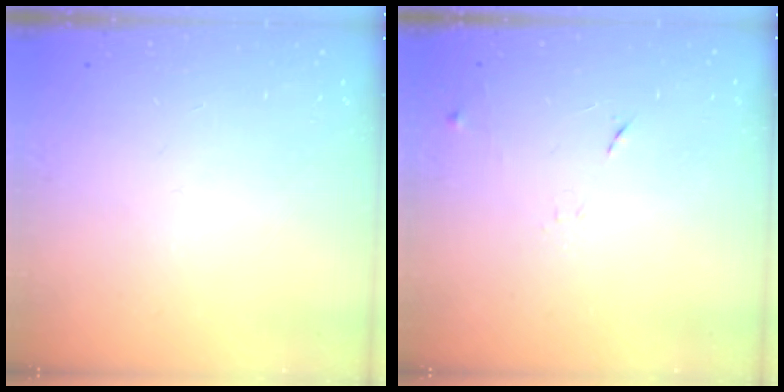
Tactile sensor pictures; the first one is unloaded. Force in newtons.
{"total": 9.2, "press": 9.1, "slide": 0.7}